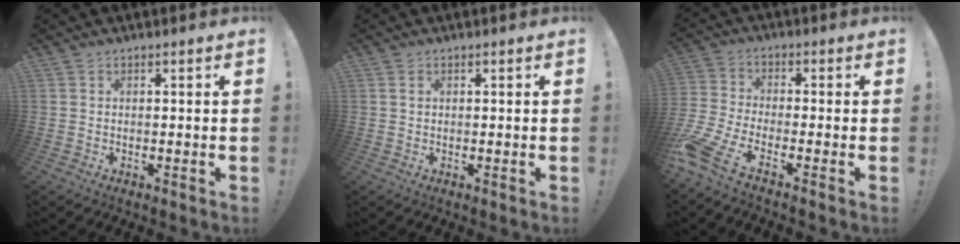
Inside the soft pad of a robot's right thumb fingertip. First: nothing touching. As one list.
[{"total": 0.8, "force": [0.4, 0.3, 0.6], "torque": [-0.006, -0.001, 0.006]}, {"total": 8.4, "force": [-6.0, 2.8, 5.2], "torque": [-0.129, 0.013, -0.116]}]